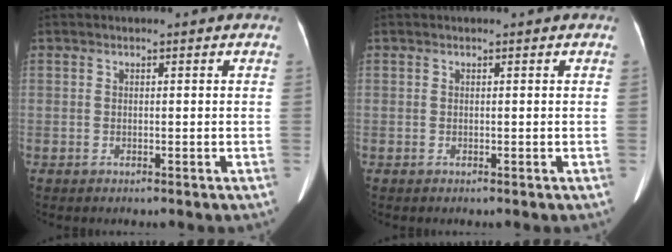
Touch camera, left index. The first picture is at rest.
{"total": 0.0}